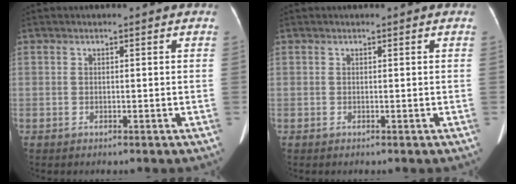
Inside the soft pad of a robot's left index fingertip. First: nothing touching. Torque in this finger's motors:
{"motor_torque": [0.02, 0.02, 0.00, 0.00]}